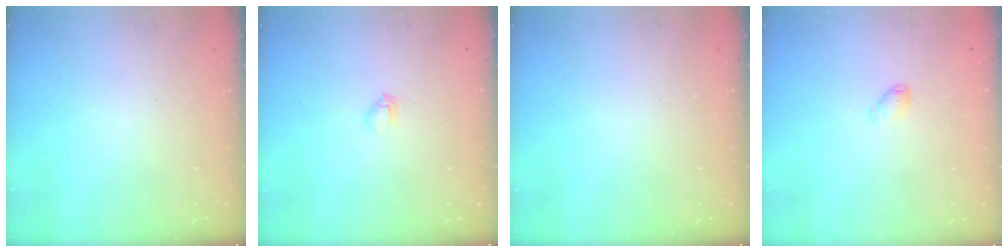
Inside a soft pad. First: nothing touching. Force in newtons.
{"total": 2.7, "press": 2.5, "slide": 0.8}
{"total": 0.0}
{"total": 4.4, "press": 4.4, "slide": 0.7}